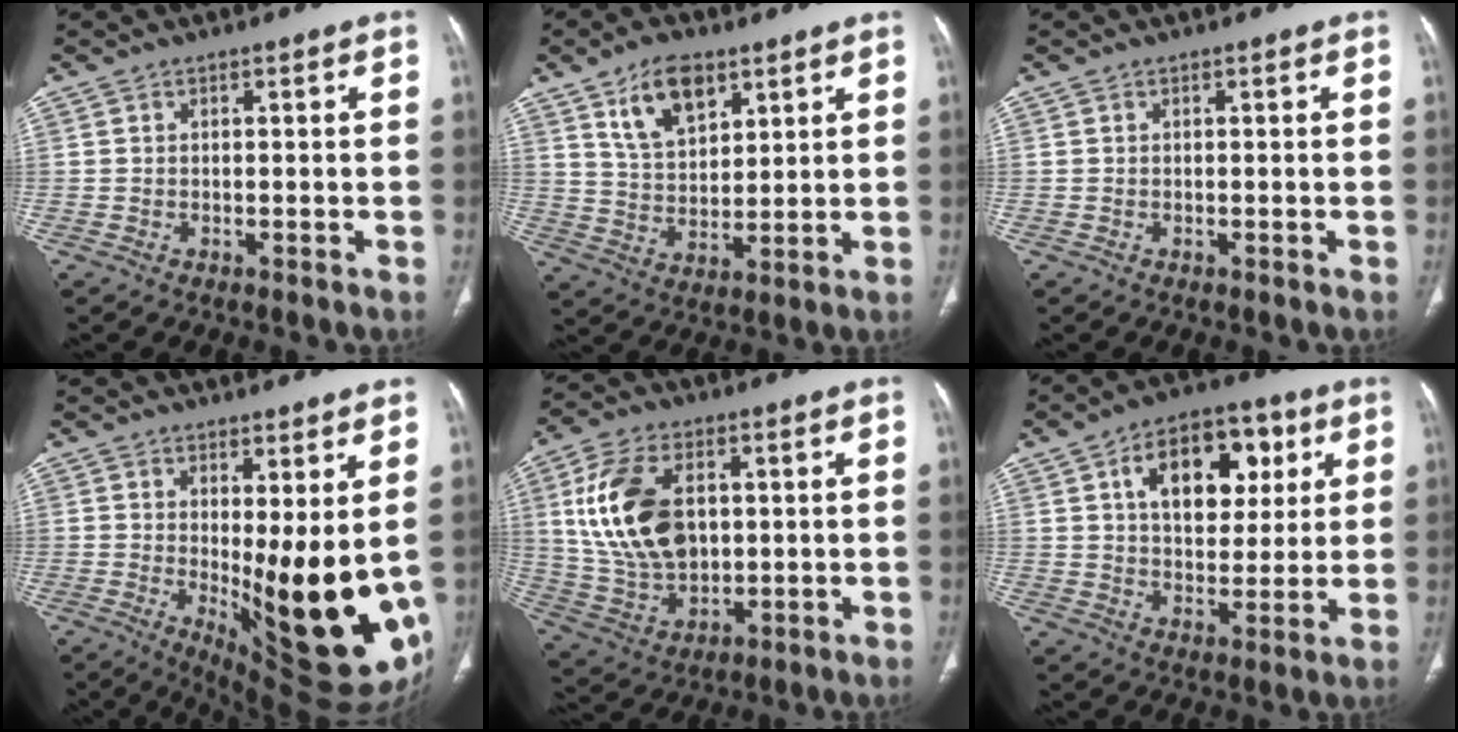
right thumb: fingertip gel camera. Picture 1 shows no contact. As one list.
[{"total": 10.8, "force": [6.1, 5.8, 6.7], "torque": [-0.100, -0.031, 0.119]}, {"total": 0.0}, {"total": 17.0, "force": [-0.4, 5.0, 16.3], "torque": [-0.223, -0.045, 0.015]}, {"total": 17.2, "force": [3.4, 10.8, 12.9], "torque": [-0.238, -0.007, 0.075]}, {"total": 15.8, "force": [5.4, 9.7, 11.3], "torque": [-0.125, 0.001, 0.084]}]